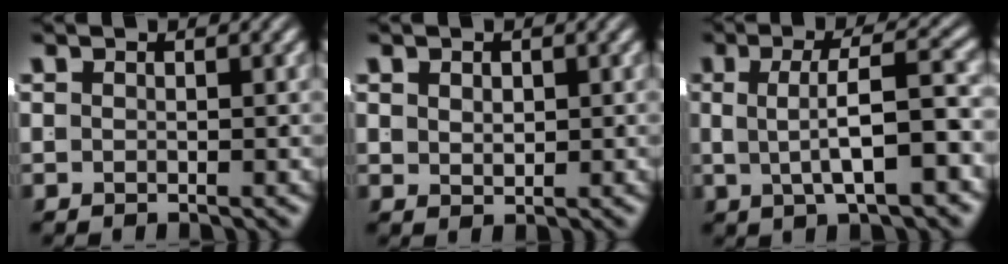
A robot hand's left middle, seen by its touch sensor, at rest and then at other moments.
{"total": 0.8, "force": [0.5, -0.1, 0.6], "torque": [-0.006, -0.012, 0.024]}
{"total": 4.8, "force": [-0.6, 0.9, 4.6], "torque": [-0.064, 0.001, -0.002]}